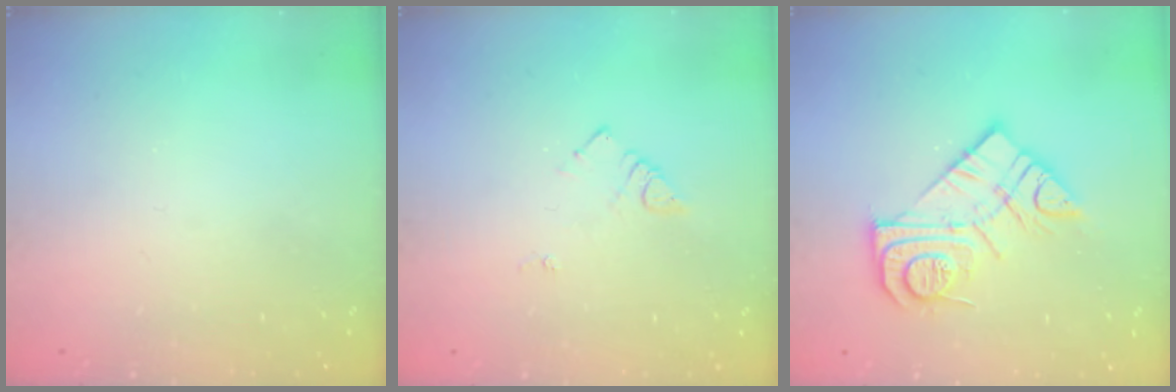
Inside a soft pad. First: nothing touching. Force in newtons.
{"total": 4.0, "press": 4.0, "slide": 0.5}
{"total": 13.4, "press": 13.4, "slide": 1.1}